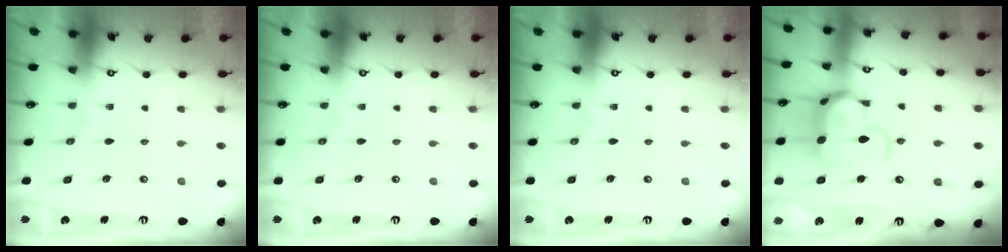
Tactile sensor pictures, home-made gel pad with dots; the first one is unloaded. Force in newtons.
{"total": 0.0}
{"total": 0.0}
{"total": 9.5, "press": 9.4, "slide": 1.2}